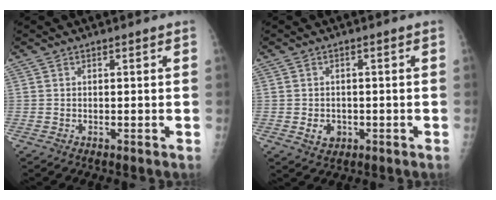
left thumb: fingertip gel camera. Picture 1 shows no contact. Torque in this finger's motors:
{"motor_torque": [0.54, 0.52, 0.46, 0.37, 0.02]}